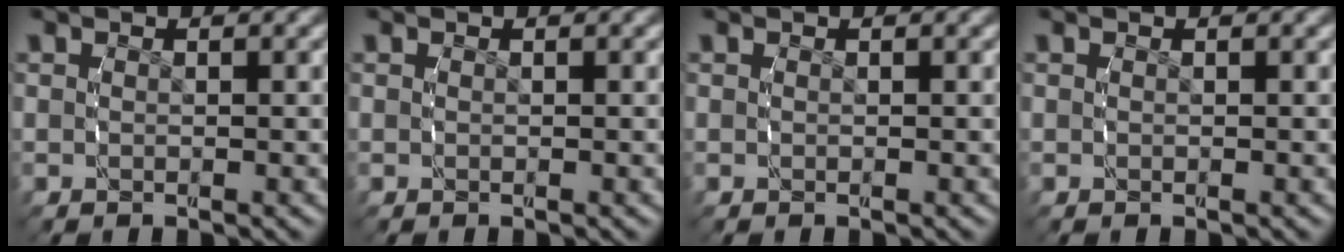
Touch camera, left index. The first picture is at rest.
{"total": 0.0}
{"total": 0.0}
{"total": 0.0}